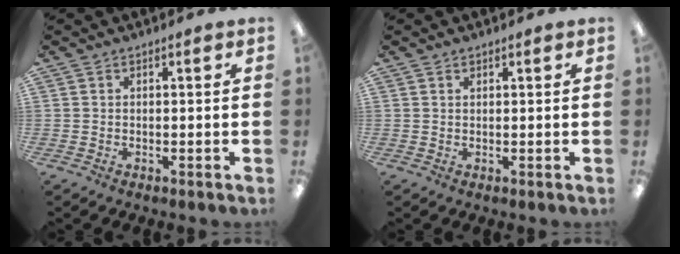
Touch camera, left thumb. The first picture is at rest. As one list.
[{"total": 0.7, "force": [0.6, 0.4, 0.1], "torque": [-0.002, 0.001, 0.011]}]